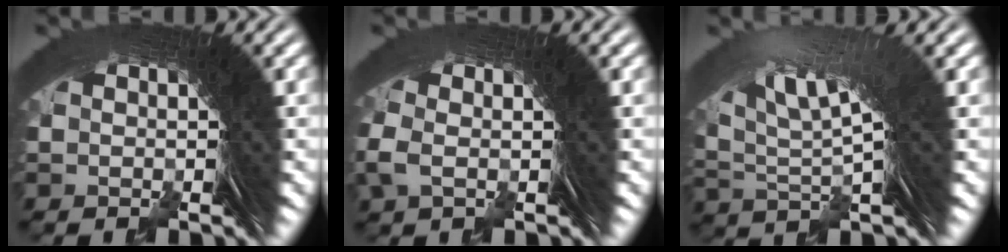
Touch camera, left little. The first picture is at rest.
{"total": 1.5, "force": [0.2, 0.4, 1.5], "torque": [-0.030, 0.001, 0.004]}
{"total": 6.1, "force": [3.1, 1.6, 5.0], "torque": [-0.082, 0.014, 0.054]}